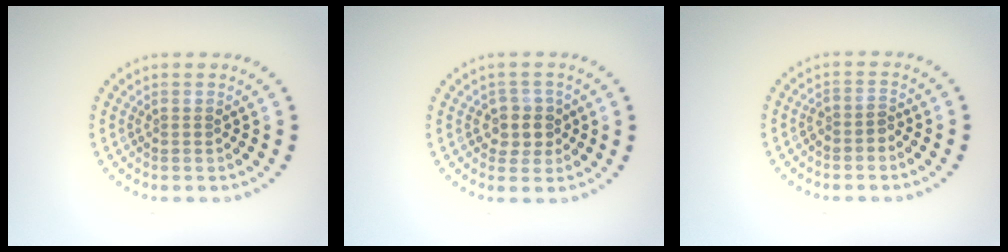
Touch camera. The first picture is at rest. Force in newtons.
{"total": 2.4, "press": 2.1, "slide": 1.2}
{"total": 1.5, "press": 1.1, "slide": 0.9}